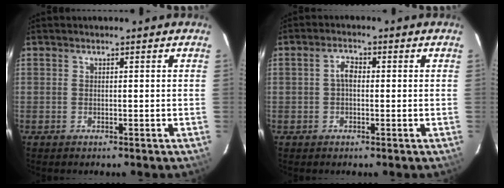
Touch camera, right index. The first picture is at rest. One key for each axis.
{"total": 2.5, "fx": 0.0, "fy": 1.6, "fz": 2.0, "tx": -0.040, "ty": 0.011, "tz": -0.001}